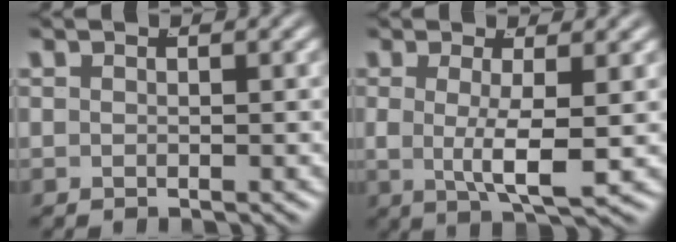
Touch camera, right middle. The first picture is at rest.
{"total": 5.0, "force": [0.0, 1.7, 4.7], "torque": [-0.094, -0.017, 0.006]}